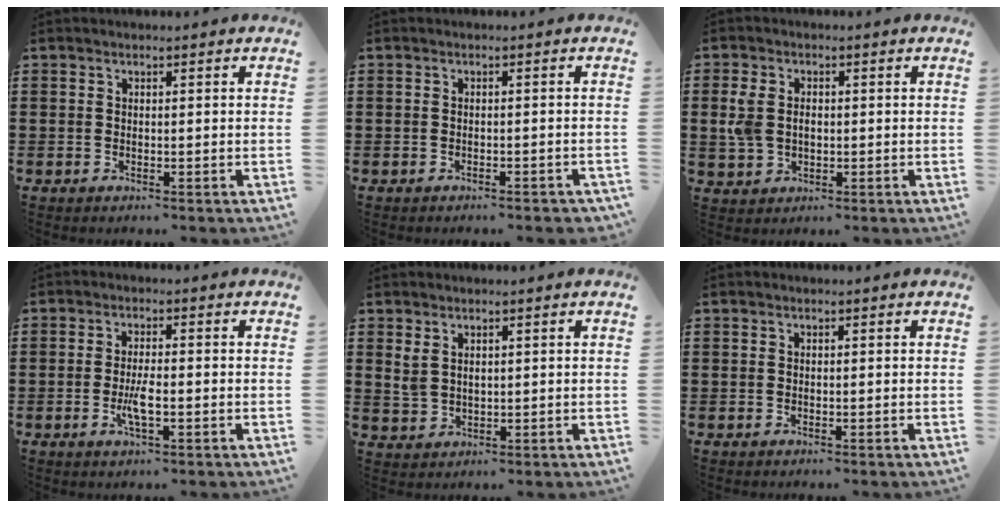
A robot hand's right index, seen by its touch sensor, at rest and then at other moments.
{"total": 0.9, "force": [-0.8, 0.0, 0.3], "torque": [-0.009, -0.004, -0.015]}
{"total": 4.0, "force": [0.3, 2.9, 2.7], "torque": [-0.072, 0.006, -0.002]}
{"total": 3.5, "force": [-1.0, 0.8, 3.3], "torque": [-0.069, -0.003, -0.022]}
{"total": 2.4, "force": [1.5, 1.3, 1.3], "torque": [-0.029, 0.005, 0.029]}
{"total": 0.0}